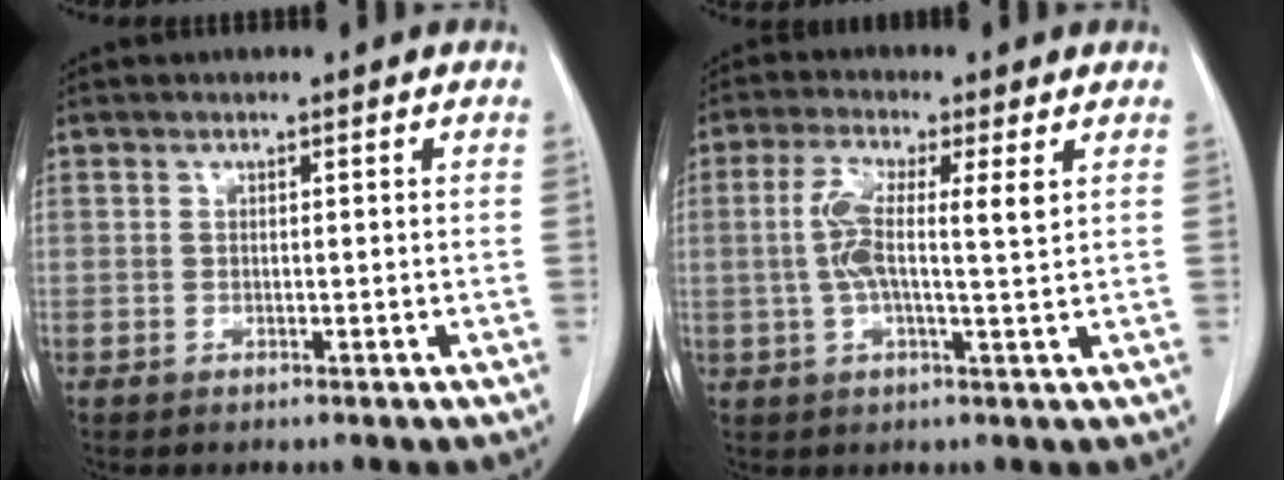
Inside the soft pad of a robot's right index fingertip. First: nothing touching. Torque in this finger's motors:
{"motor_torque": [0.28, -0.01, 0.21, 0.14]}